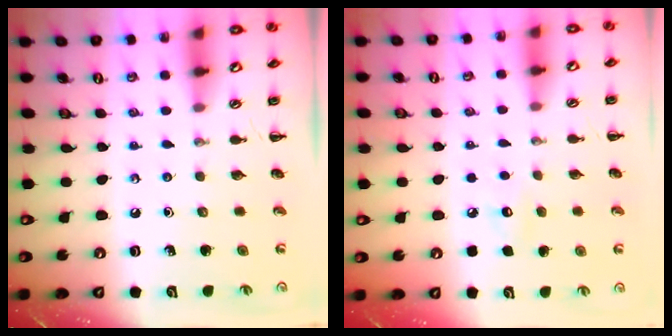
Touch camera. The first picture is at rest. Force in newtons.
{"total": 4.8, "press": 4.6, "slide": 1.2}